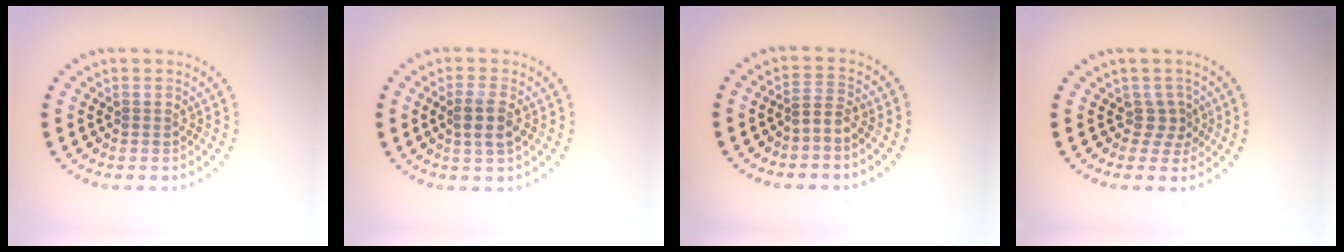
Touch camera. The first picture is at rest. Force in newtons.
{"total": 2.4, "press": 2.2, "slide": 1.0}
{"total": 1.6, "press": 1.0, "slide": 1.2}
{"total": 1.8, "press": 1.1, "slide": 1.4}